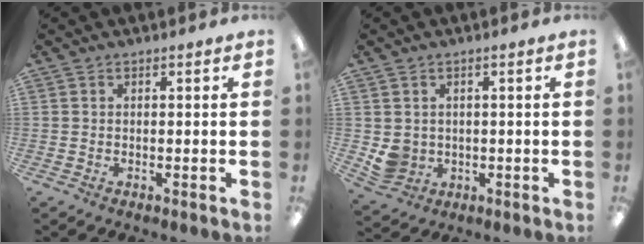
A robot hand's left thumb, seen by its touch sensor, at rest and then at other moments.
{"total": 4.0, "force": [0.7, 3.8, 1.0], "torque": [-0.034, 0.001, 0.016]}